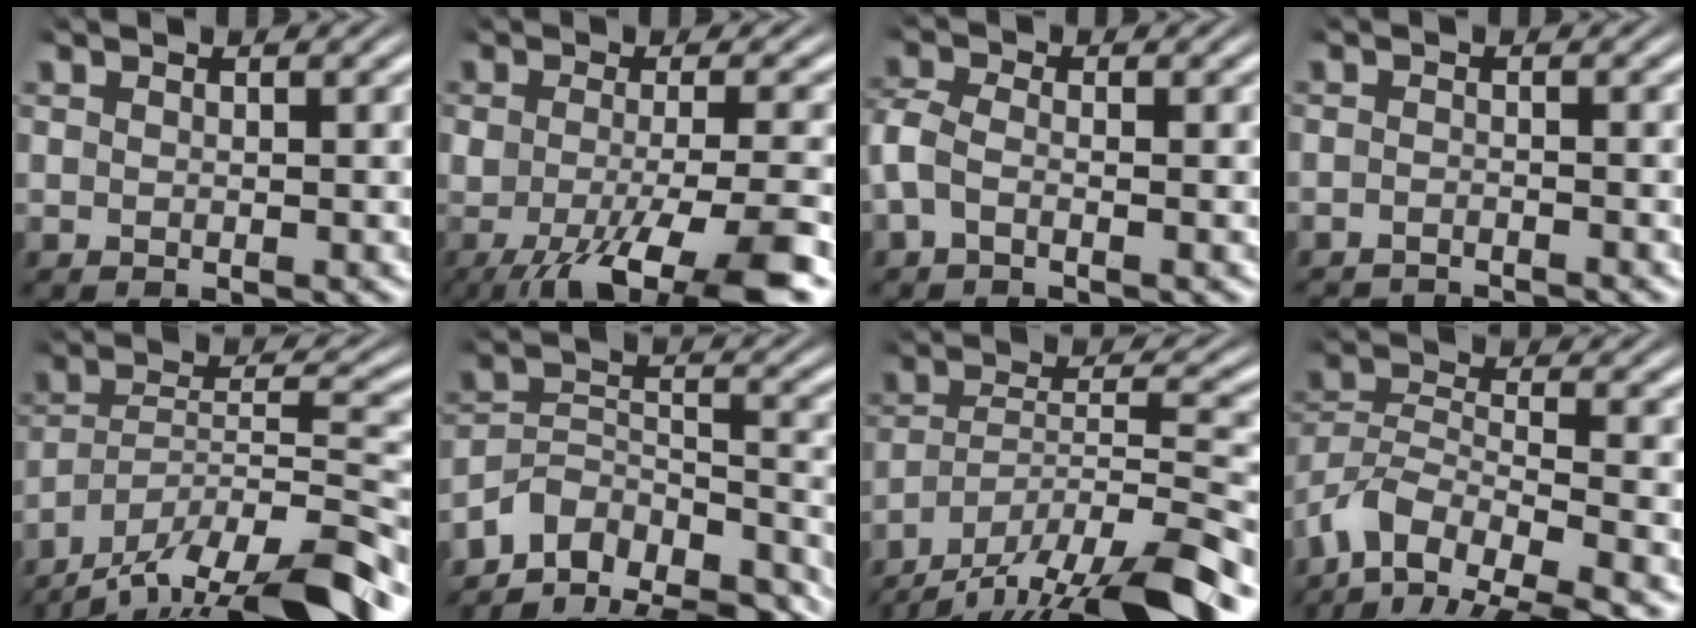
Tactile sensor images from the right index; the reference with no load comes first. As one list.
[{"total": 9.3, "force": [-3.9, 4.2, 7.4], "torque": [-0.132, -0.038, -0.043]}, {"total": 3.2, "force": [-0.9, 2.3, 2.1], "torque": [-0.065, -0.011, -0.015]}, {"total": 3.1, "force": [-3.1, 0.1, 0.0], "torque": [-0.003, -0.016, -0.047]}, {"total": 10.6, "force": [-5.7, 5.9, 6.7], "torque": [-0.115, -0.017, -0.095]}, {"total": 14.2, "force": [-9.6, 8.9, 5.5], "torque": [-0.096, -0.053, -0.151]}, {"total": 9.2, "force": [-4.8, 4.7, 6.3], "torque": [-0.099, -0.013, -0.080]}, {"total": 8.8, "force": [-3.5, 6.2, 5.2], "torque": [-0.121, -0.042, -0.045]}]